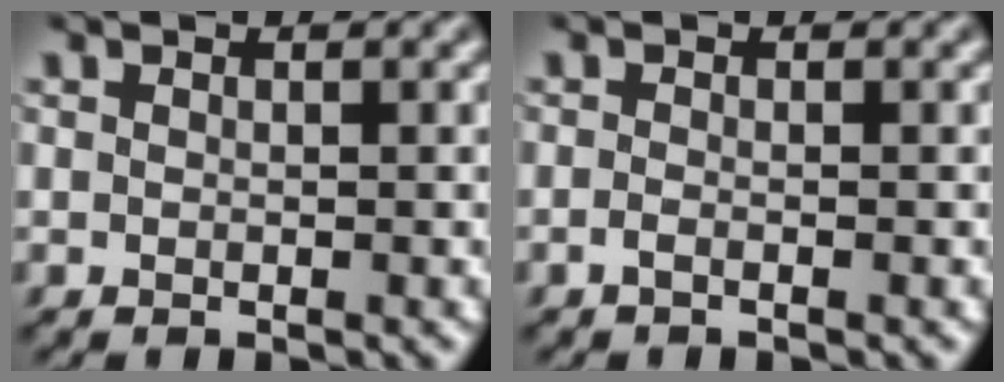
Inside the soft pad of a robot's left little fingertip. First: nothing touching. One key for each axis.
{"total": 0.8, "fx": -0.5, "fy": 0.1, "fz": 0.6, "tx": -0.014, "ty": -0.001, "tz": -0.011}